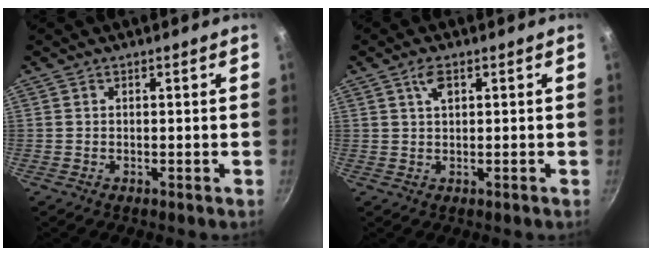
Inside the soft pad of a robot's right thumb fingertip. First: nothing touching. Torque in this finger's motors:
{"motor_torque": [0.11, -0.30, 0.40, -0.06, 0.00]}